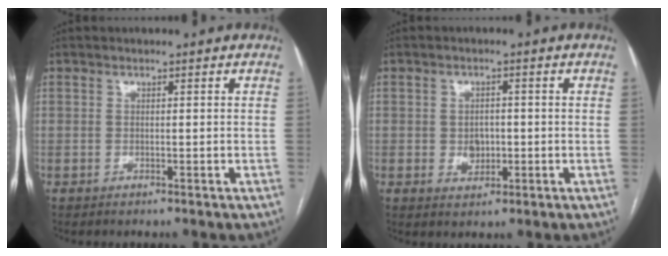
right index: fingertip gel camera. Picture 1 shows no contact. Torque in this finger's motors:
{"motor_torque": [-0.13, 0.05, 0.00, 0.02]}